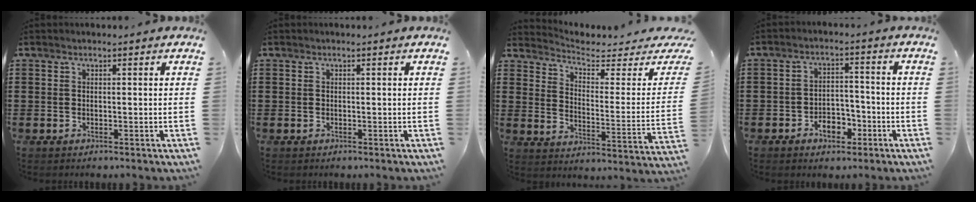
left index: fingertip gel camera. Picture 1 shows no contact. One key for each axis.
{"total": 0.0}
{"total": 3.8, "fx": 3.2, "fy": 0.9, "fz": 1.9, "tx": -0.052, "ty": -0.029, "tz": 0.048}
{"total": 4.6, "fx": -2.8, "fy": 2.6, "fz": 2.5, "tx": -0.036, "ty": 0.005, "tz": -0.055}